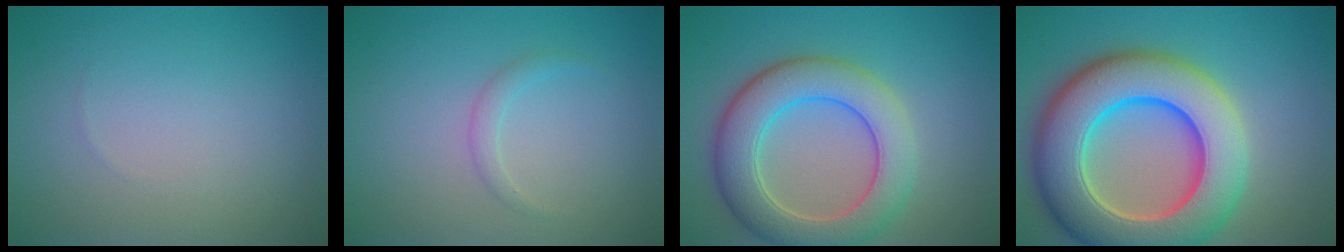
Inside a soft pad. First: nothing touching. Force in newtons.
{"total": 1.1, "press": 1.1, "slide": 0.0}
{"total": 7.2, "press": 7.2, "slide": 0.6}
{"total": 12.6, "press": 12.6, "slide": 0.6}